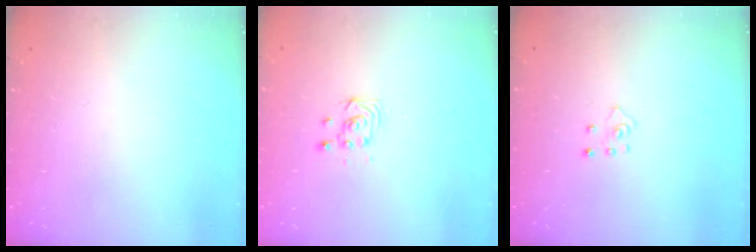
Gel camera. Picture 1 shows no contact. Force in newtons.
{"total": 4.1, "press": 4.0, "slide": 1.0}
{"total": 2.7, "press": 2.7, "slide": 0.2}